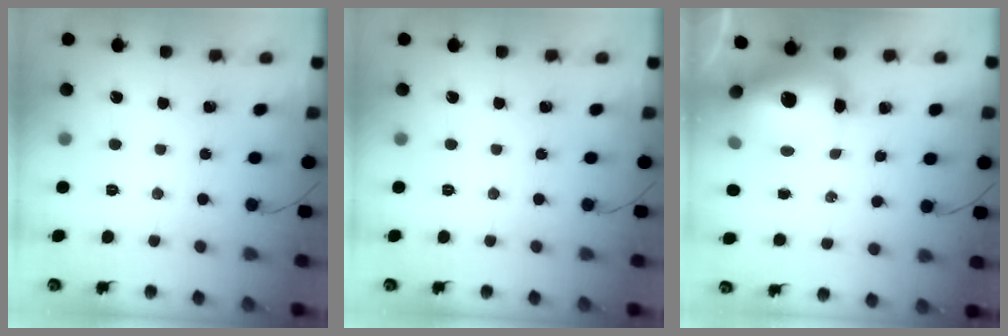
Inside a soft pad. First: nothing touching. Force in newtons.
{"total": 0.0}
{"total": 15.9, "press": 15.4, "slide": 3.8}